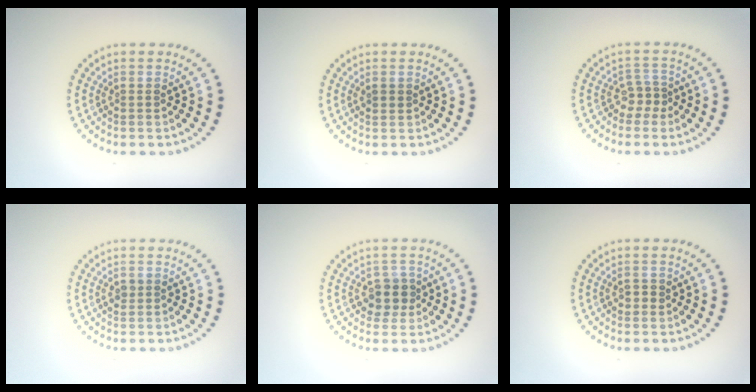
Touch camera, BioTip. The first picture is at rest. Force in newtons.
{"total": 1.0, "press": 0.9, "slide": 0.4}
{"total": 1.8, "press": 1.3, "slide": 1.3}
{"total": 0.9, "press": 0.9, "slide": 0.1}
{"total": 2.4, "press": 2.3, "slide": 0.9}
{"total": 0.9, "press": 0.9, "slide": 0.1}